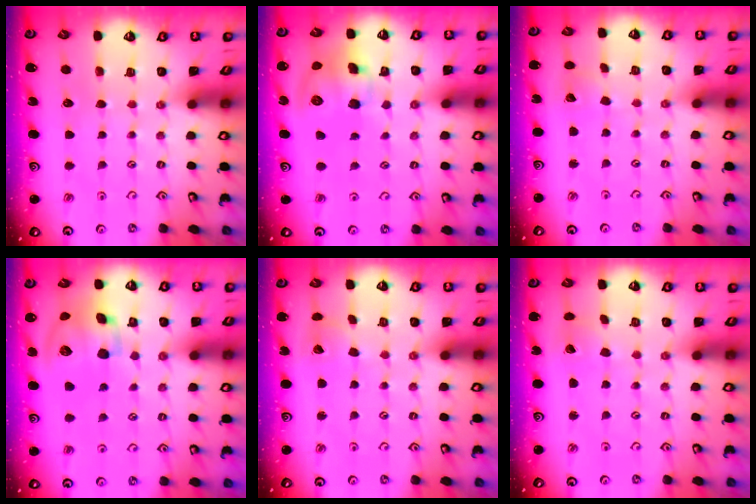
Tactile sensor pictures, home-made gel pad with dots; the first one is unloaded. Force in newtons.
{"total": 12.0, "press": 11.8, "slide": 1.9}
{"total": 2.4, "press": 2.4, "slide": 0.2}
{"total": 16.7, "press": 16.6, "slide": 2.4}
{"total": 4.1, "press": 4.1, "slide": 0.5}
{"total": 2.6, "press": 2.6, "slide": 0.3}